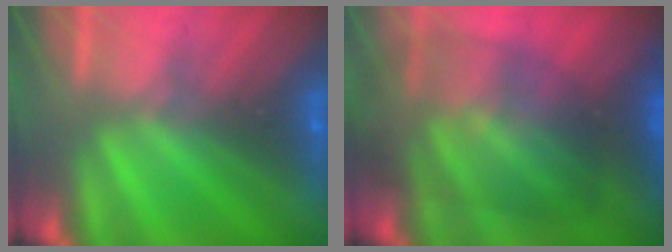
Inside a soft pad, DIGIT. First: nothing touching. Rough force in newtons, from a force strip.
{"total": 10.6}